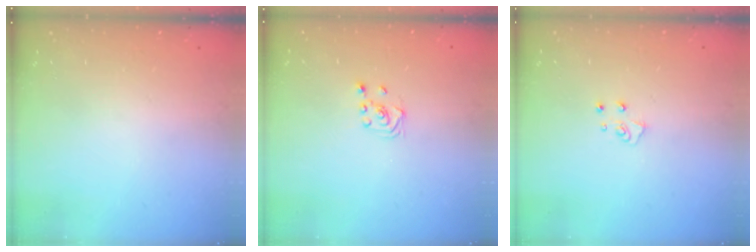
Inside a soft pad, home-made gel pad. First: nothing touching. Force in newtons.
{"total": 2.3, "press": 2.2, "slide": 0.7}
{"total": 5.1, "press": 5.1, "slide": 0.4}